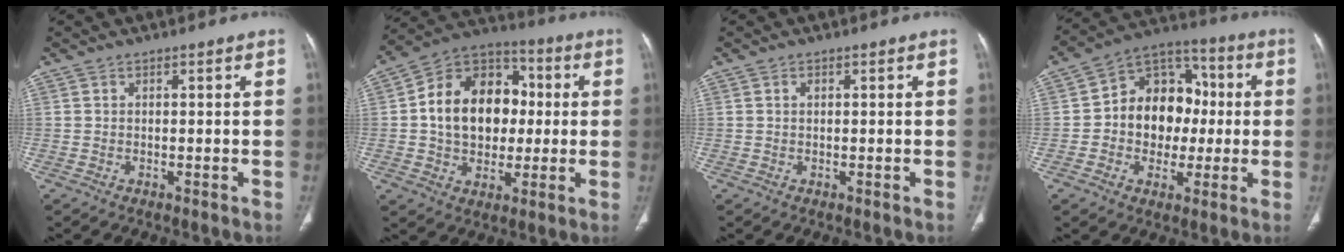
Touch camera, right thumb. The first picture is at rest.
{"total": 18.3, "force": [1.3, 13.7, 12.2], "torque": [-0.162, 0.026, 0.017]}
{"total": 0.7, "force": [0.3, 0.5, 0.5], "torque": [-0.009, 0.001, 0.005]}
{"total": 15.1, "force": [-0.2, 12.0, 9.3], "torque": [-0.091, 0.035, -0.012]}